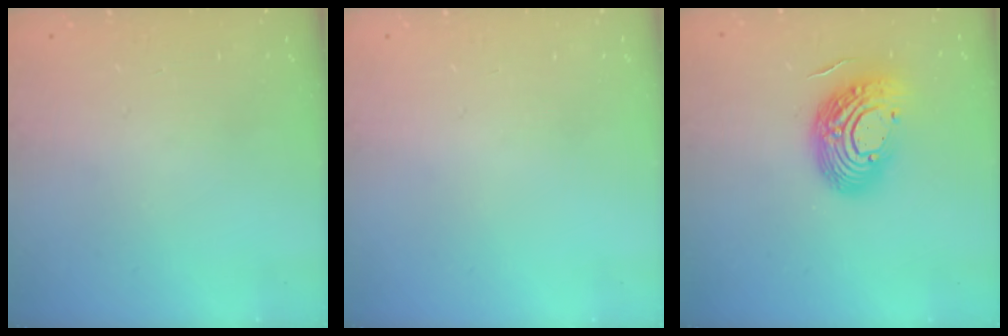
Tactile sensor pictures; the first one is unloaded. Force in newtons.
{"total": 0.0}
{"total": 16.2, "press": 16.1, "slide": 1.2}